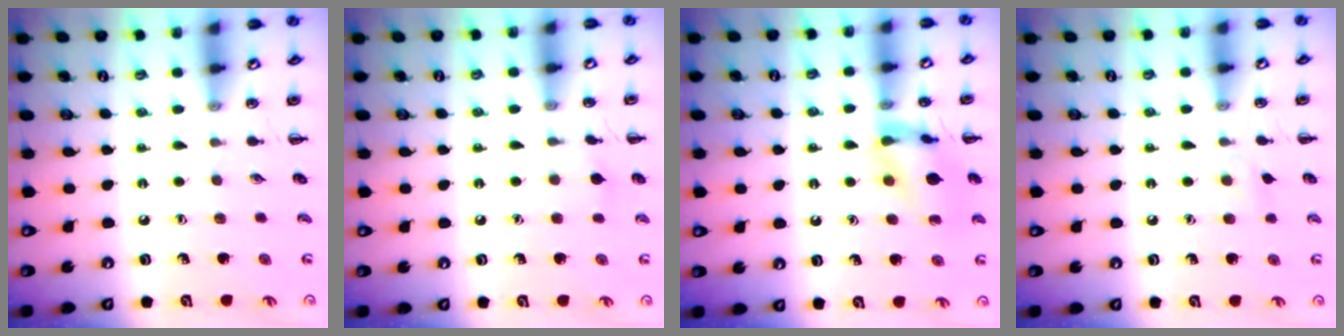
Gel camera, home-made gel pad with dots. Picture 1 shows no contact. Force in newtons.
{"total": 6.5, "press": 6.3, "slide": 1.8}
{"total": 13.0, "press": 12.9, "slide": 1.2}
{"total": 4.7, "press": 4.4, "slide": 1.6}